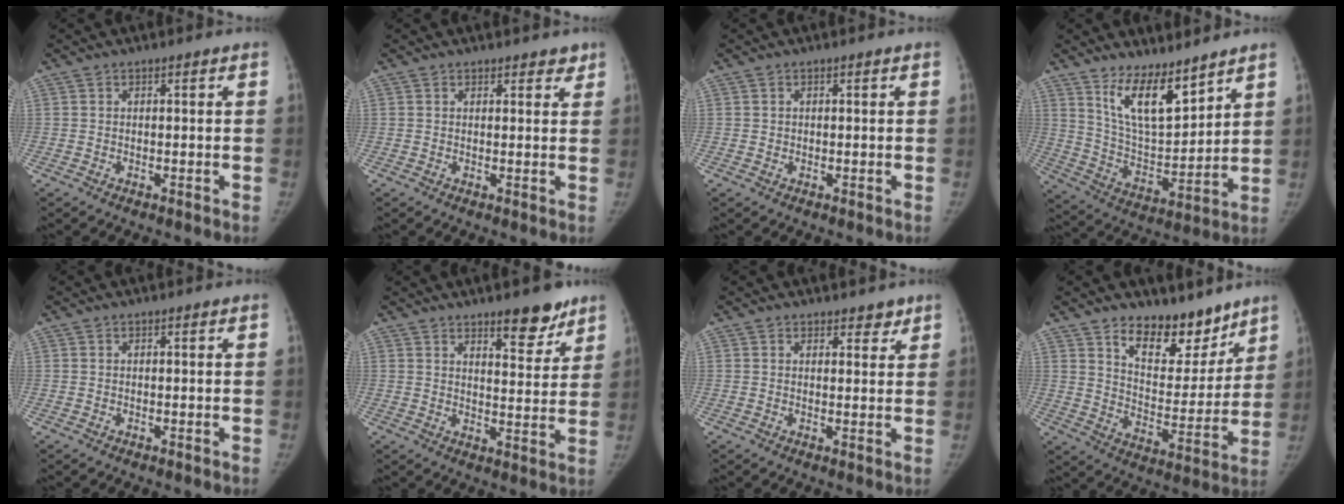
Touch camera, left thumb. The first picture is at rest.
{"total": 2.1, "force": [1.7, 1.1, 0.6], "torque": [0.016, -0.007, 0.015]}
{"total": 0.5, "force": [0.0, 0.5, 0.0], "torque": [0.005, 0.004, 0.000]}
{"total": 12.5, "force": [9.0, 4.2, 7.6], "torque": [-0.106, -0.074, 0.180]}
{"total": 0.0}
{"total": 8.6, "force": [6.2, 3.1, 5.2], "torque": [-0.041, -0.042, 0.088]}
{"total": 2.6, "force": [2.0, 1.4, 0.7], "torque": [0.013, -0.011, 0.024]}
{"total": 14.1, "force": [10.6, 6.9, 6.4], "torque": [-0.043, -0.081, 0.174]}